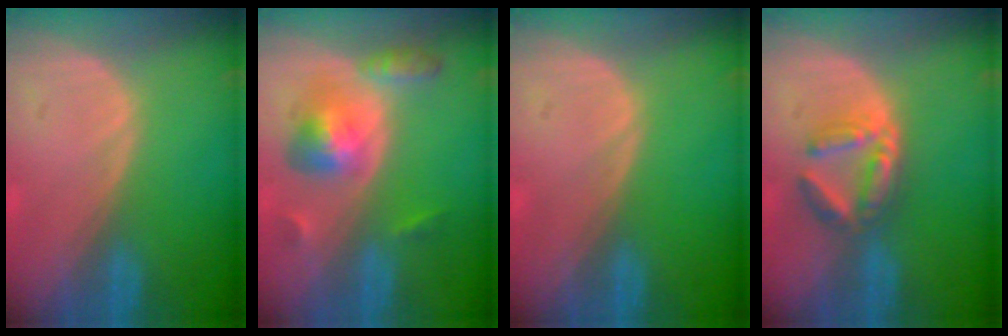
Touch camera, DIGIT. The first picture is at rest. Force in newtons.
{"total": 6.1, "press": 6.1, "slide": 0.3}
{"total": 0.0}
{"total": 5.6, "press": 5.4, "slide": 1.3}